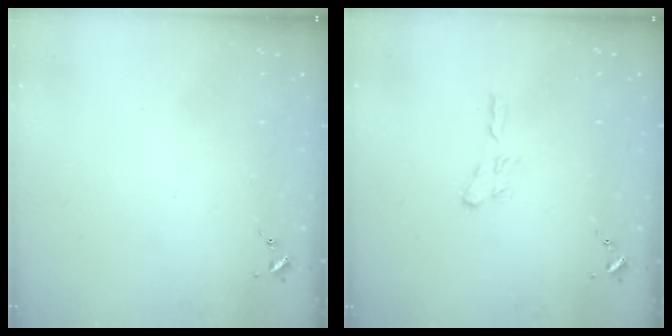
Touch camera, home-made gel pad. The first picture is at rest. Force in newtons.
{"total": 4.7, "press": 4.7, "slide": 0.3}